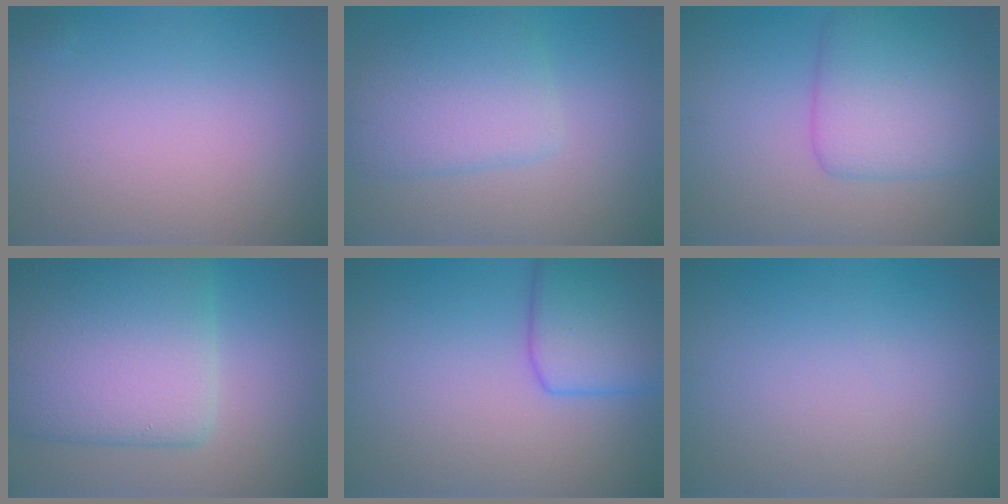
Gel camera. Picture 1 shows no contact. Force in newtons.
{"total": 5.2, "press": 5.2, "slide": 0.1}
{"total": 5.5, "press": 5.5, "slide": 0.1}
{"total": 10.8, "press": 10.7, "slide": 0.7}
{"total": 6.4, "press": 6.4, "slide": 0.3}
{"total": 0.0}